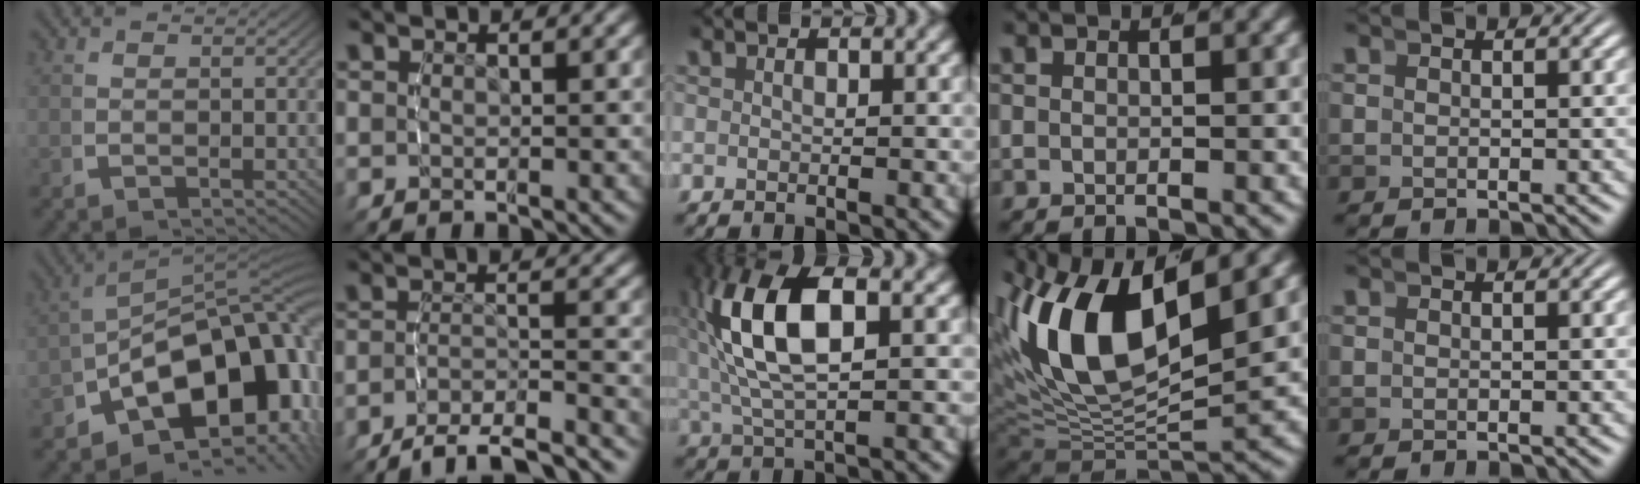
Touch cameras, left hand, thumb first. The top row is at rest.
{"thumb": {"total": 20.5, "force": [-2.5, 12.4, 16.2], "torque": [-0.253, -0.047, -0.026]}, "index": {"total": 10.1, "force": [-9.5, 2.0, 2.8], "torque": [-0.022, -0.019, -0.148]}, "middle": {"total": 9.1, "force": [1.8, 4.1, 7.9], "torque": [-0.178, 0.001, 0.034]}, "ring": {"total": 13.1, "force": [2.3, 7.5, 10.5], "torque": [-0.225, -0.021, 0.047]}}